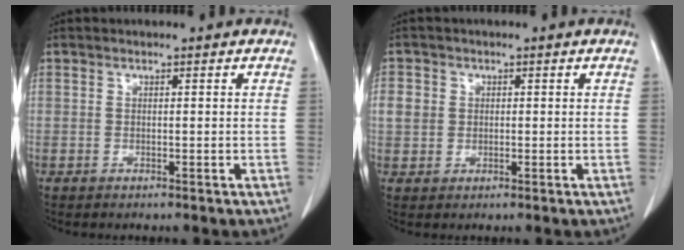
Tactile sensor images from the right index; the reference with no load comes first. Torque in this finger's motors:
{"motor_torque": [-0.07, 0.07, 0.01, 0.01]}